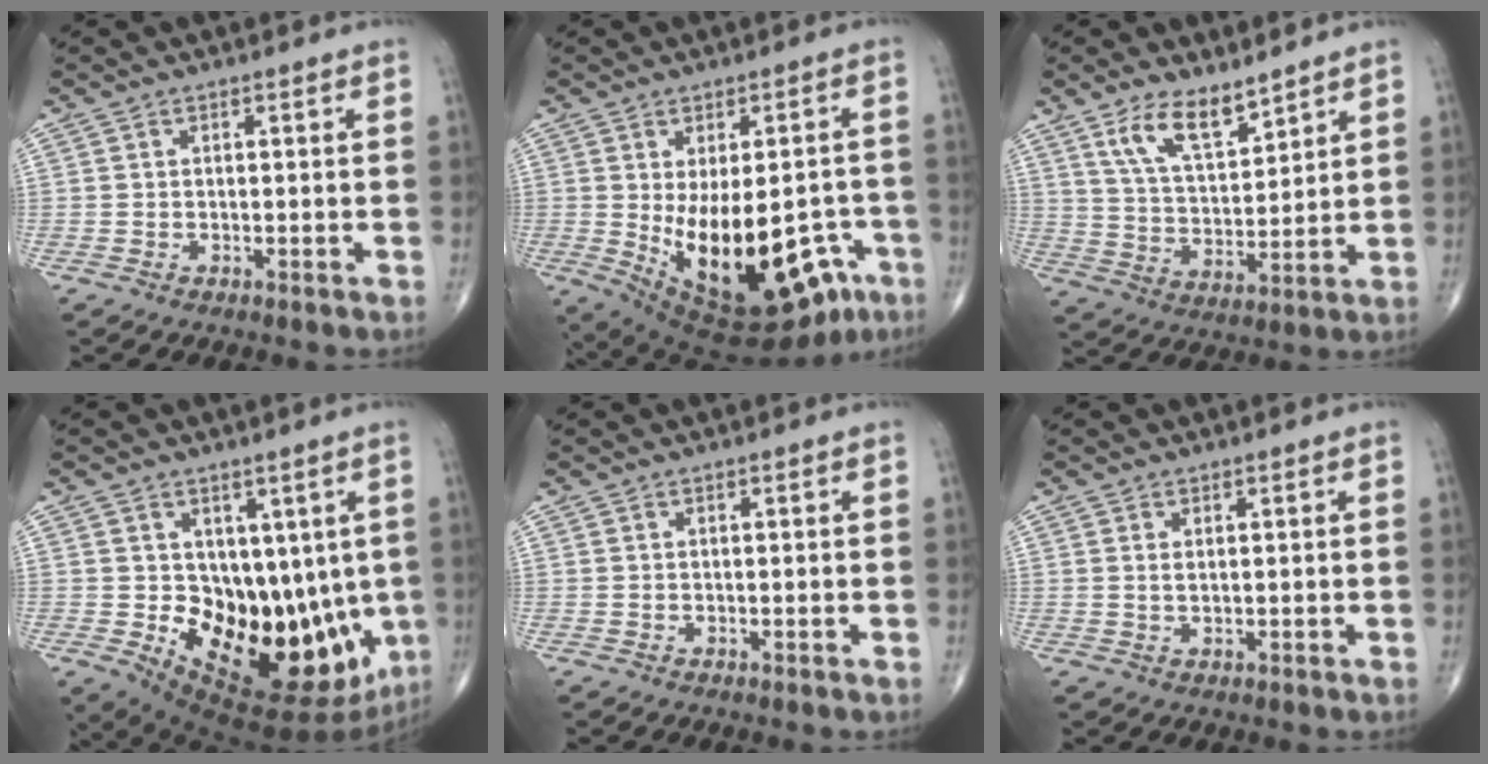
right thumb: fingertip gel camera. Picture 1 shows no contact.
{"total": 22.7, "force": [-6.4, 11.1, 18.8], "torque": [-0.259, 0.000, -0.061]}
{"total": 9.9, "force": [6.8, 4.0, 5.9], "torque": [-0.095, -0.046, 0.137]}
{"total": 22.7, "force": [-1.6, 13.3, 18.3], "torque": [-0.236, -0.042, 0.014]}
{"total": 0.0}
{"total": 1.0, "force": [0.3, 0.4, 0.8], "torque": [-0.018, -0.002, 0.009]}